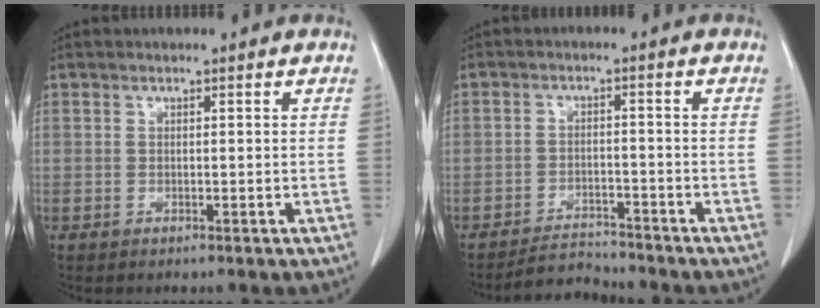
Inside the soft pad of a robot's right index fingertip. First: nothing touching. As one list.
[{"total": 3.9, "force": [-3.8, 0.6, -0.6], "torque": [0.006, -0.004, -0.062]}]